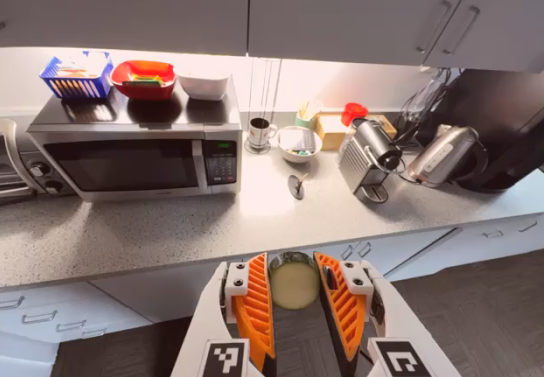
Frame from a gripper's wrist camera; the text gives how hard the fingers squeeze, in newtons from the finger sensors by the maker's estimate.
{"total": 10.9, "left": 10.6, "right": 11.2}